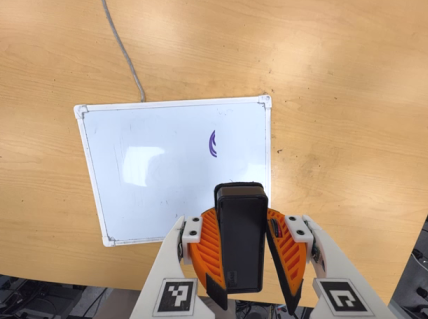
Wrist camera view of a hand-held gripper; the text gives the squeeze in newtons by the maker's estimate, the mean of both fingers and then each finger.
{"total": 7.9, "left": 8.3, "right": 7.6}